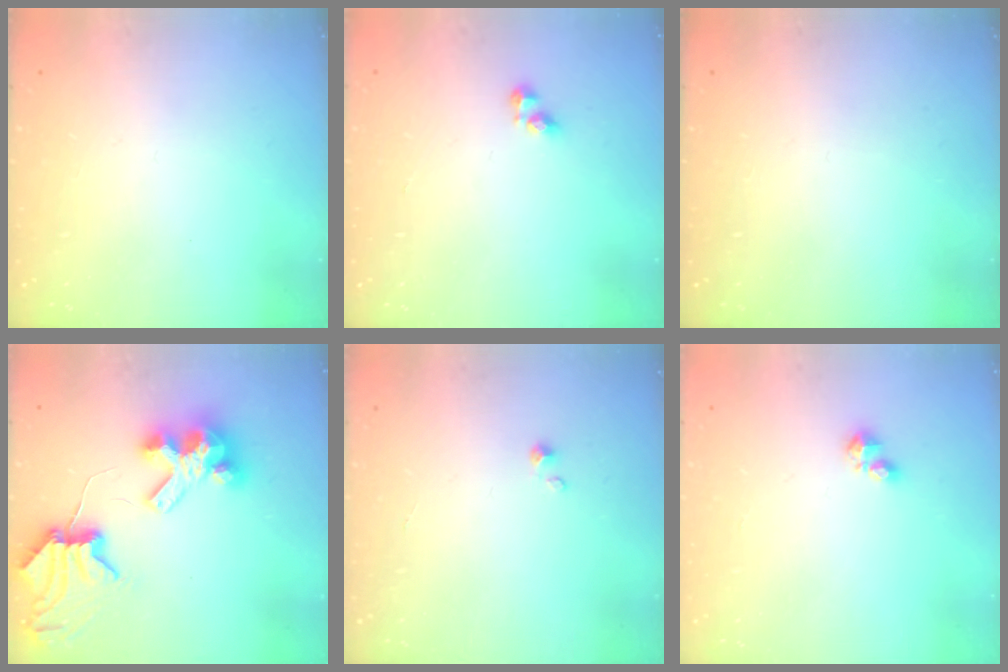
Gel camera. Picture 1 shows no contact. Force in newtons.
{"total": 2.8, "press": 2.8, "slide": 0.3}
{"total": 0.0}
{"total": 8.3, "press": 8.2, "slide": 1.1}
{"total": 0.7, "press": 0.7, "slide": 0.1}
{"total": 4.2, "press": 4.2, "slide": 0.6}